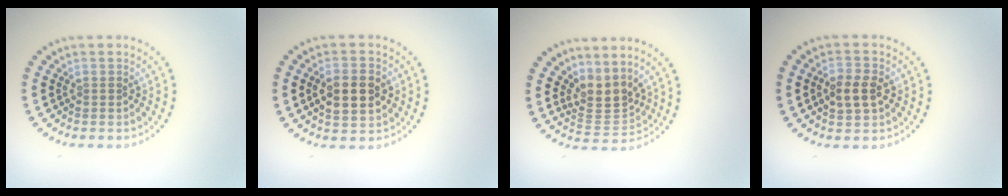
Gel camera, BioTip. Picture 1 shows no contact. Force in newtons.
{"total": 4.6, "press": 4.6, "slide": 0.3}
{"total": 3.2, "press": 2.3, "slide": 2.1}
{"total": 3.0, "press": 3.0, "slide": 0.2}